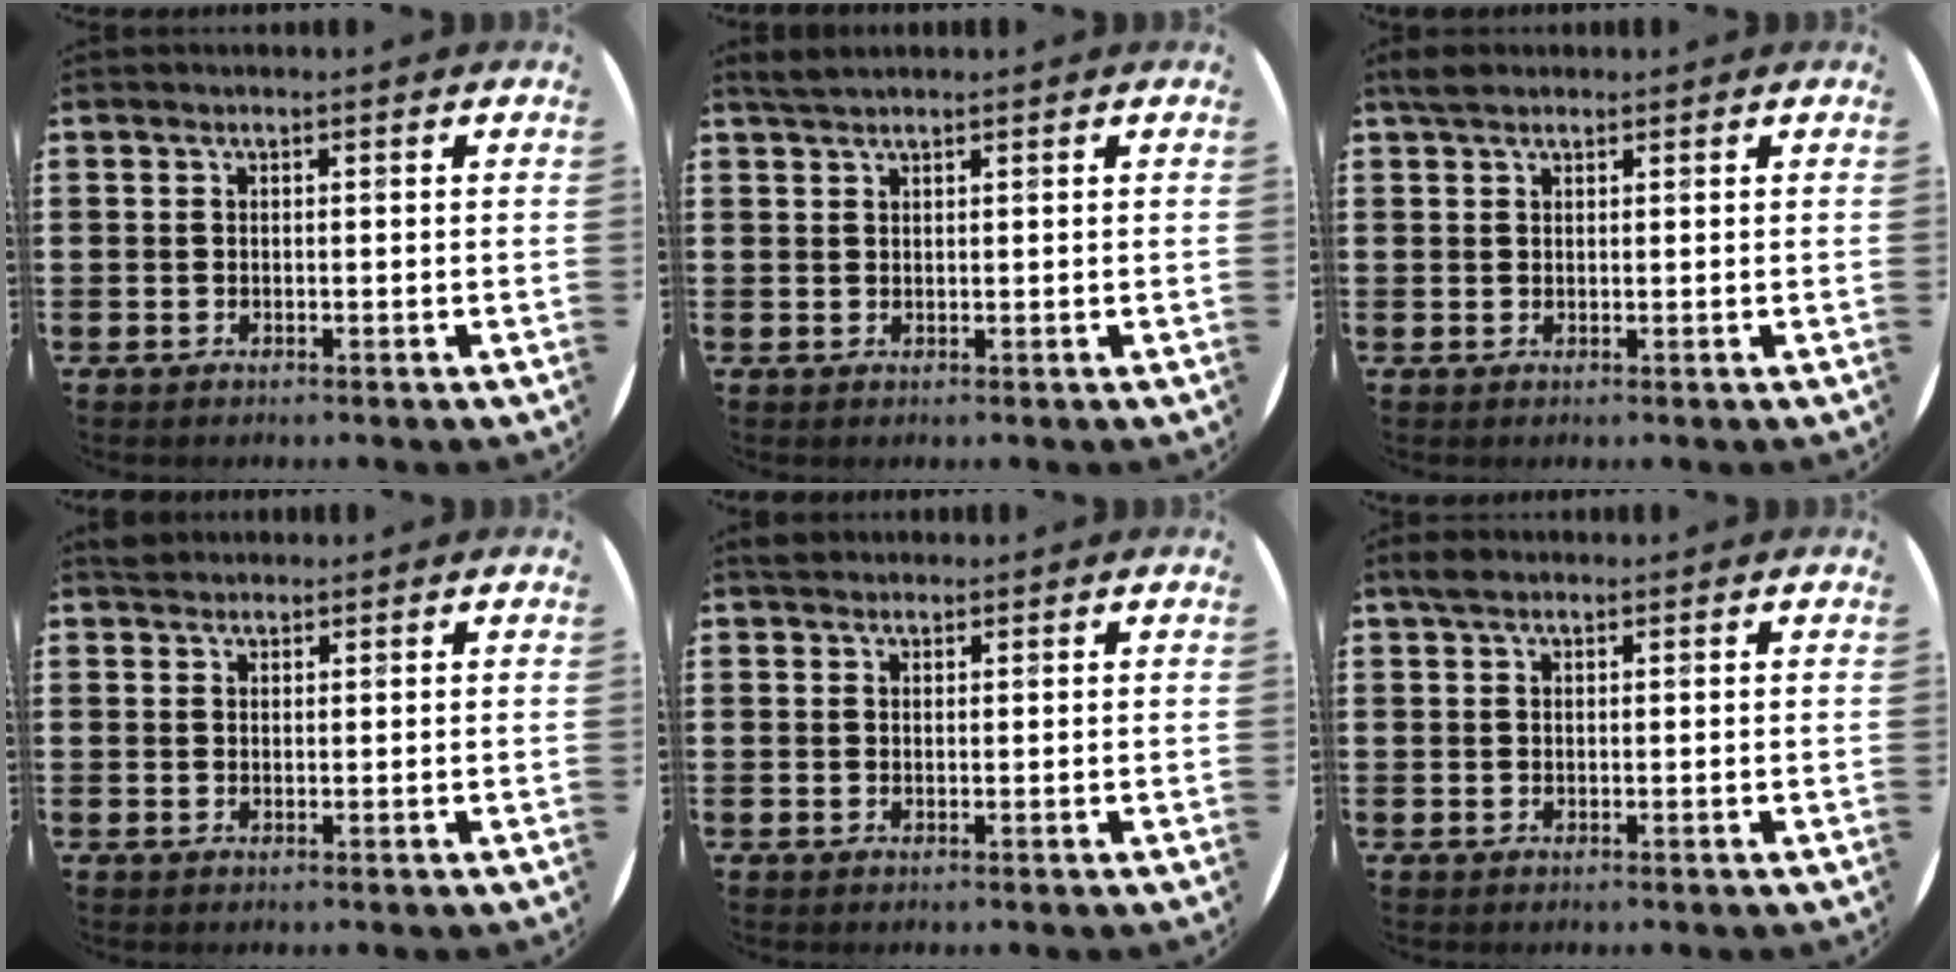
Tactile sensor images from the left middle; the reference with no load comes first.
{"total": 1.5, "force": [1.4, 0.1, 0.6], "torque": [-0.014, 0.002, 0.026]}
{"total": 1.9, "force": [1.6, 0.8, 0.6], "torque": [-0.008, 0.003, 0.029]}
{"total": 1.3, "force": [1.2, 0.4, 0.0], "torque": [0.005, 0.001, 0.022]}
{"total": 1.2, "force": [1.1, 0.5, 0.2], "torque": [0.002, 0.000, 0.019]}
{"total": 1.6, "force": [1.2, 0.7, 0.6], "torque": [-0.007, 0.002, 0.021]}